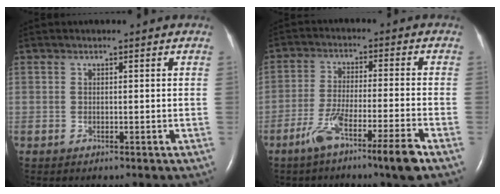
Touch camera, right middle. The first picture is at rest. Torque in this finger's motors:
{"motor_torque": [1.20, -0.90, 0.52, 0.08]}